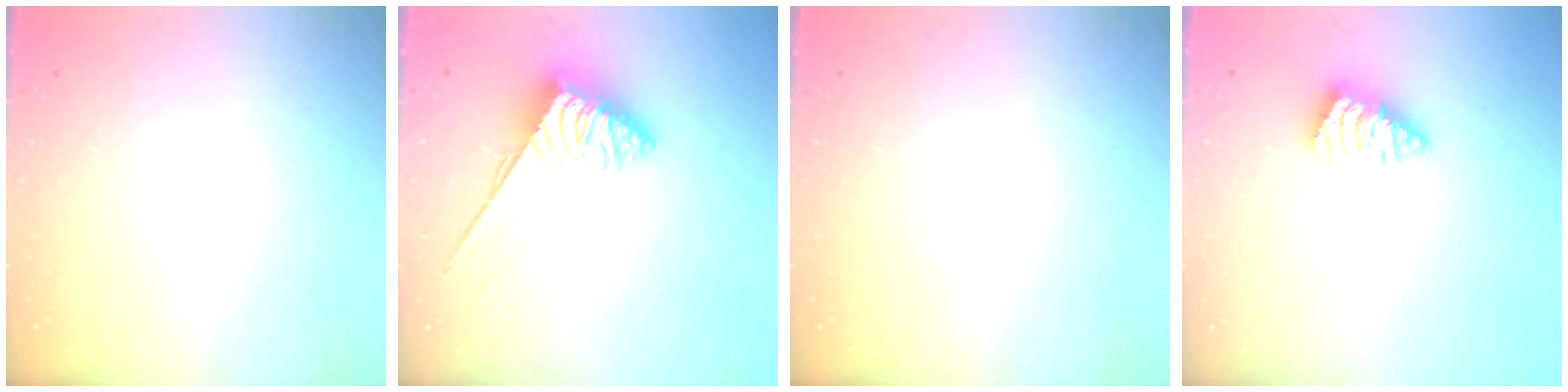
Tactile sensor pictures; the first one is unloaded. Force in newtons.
{"total": 3.7, "press": 3.6, "slide": 0.6}
{"total": 0.0}
{"total": 2.8, "press": 2.7, "slide": 0.5}